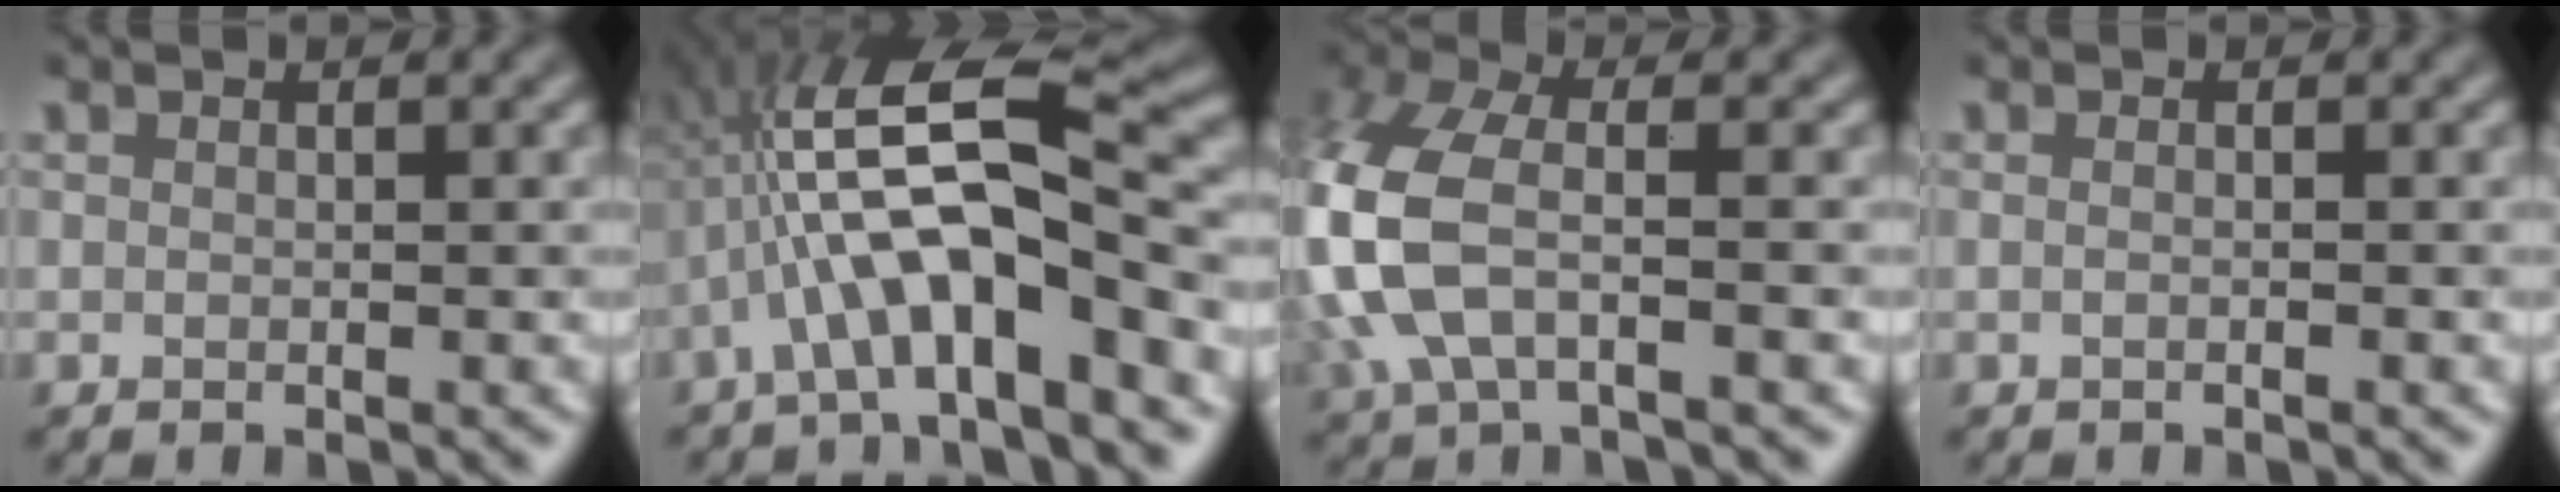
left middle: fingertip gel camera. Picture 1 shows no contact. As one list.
[{"total": 10.5, "force": [-2.6, 2.9, 9.8], "torque": [-0.171, 0.030, -0.050]}, {"total": 8.3, "force": [-1.2, 4.4, 7.0], "torque": [-0.183, 0.004, -0.037]}, {"total": 1.0, "force": [0.0, 0.5, 0.9], "torque": [-0.006, -0.012, -0.010]}]